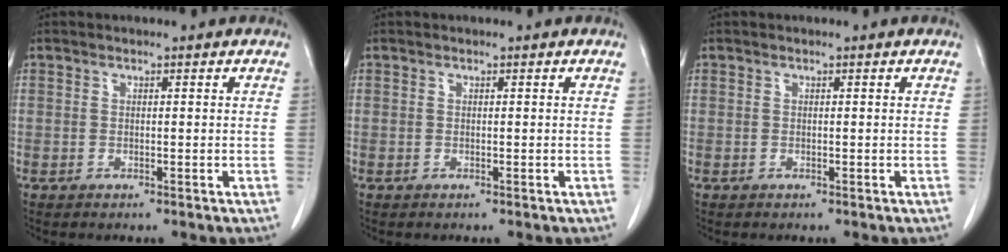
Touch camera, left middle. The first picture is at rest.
{"total": 0.0}
{"total": 0.0}